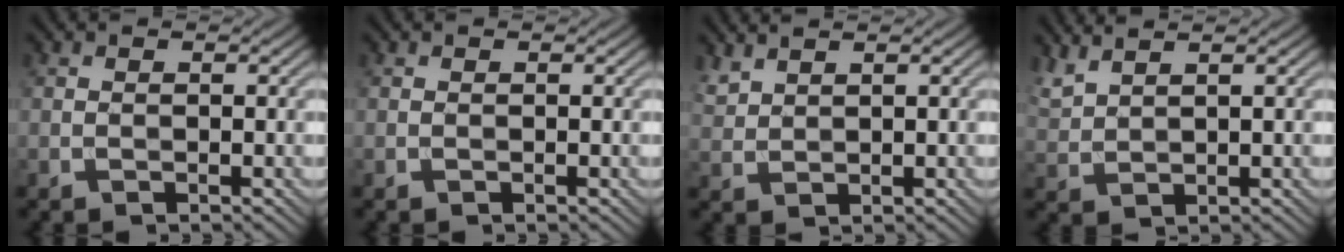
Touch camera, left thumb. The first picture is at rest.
{"total": 0.0}
{"total": 2.2, "force": [1.9, 0.6, 0.8], "torque": [-0.026, 0.004, 0.048]}
{"total": 3.2, "force": [2.8, 0.6, 1.6], "torque": [-0.044, 0.011, 0.064]}